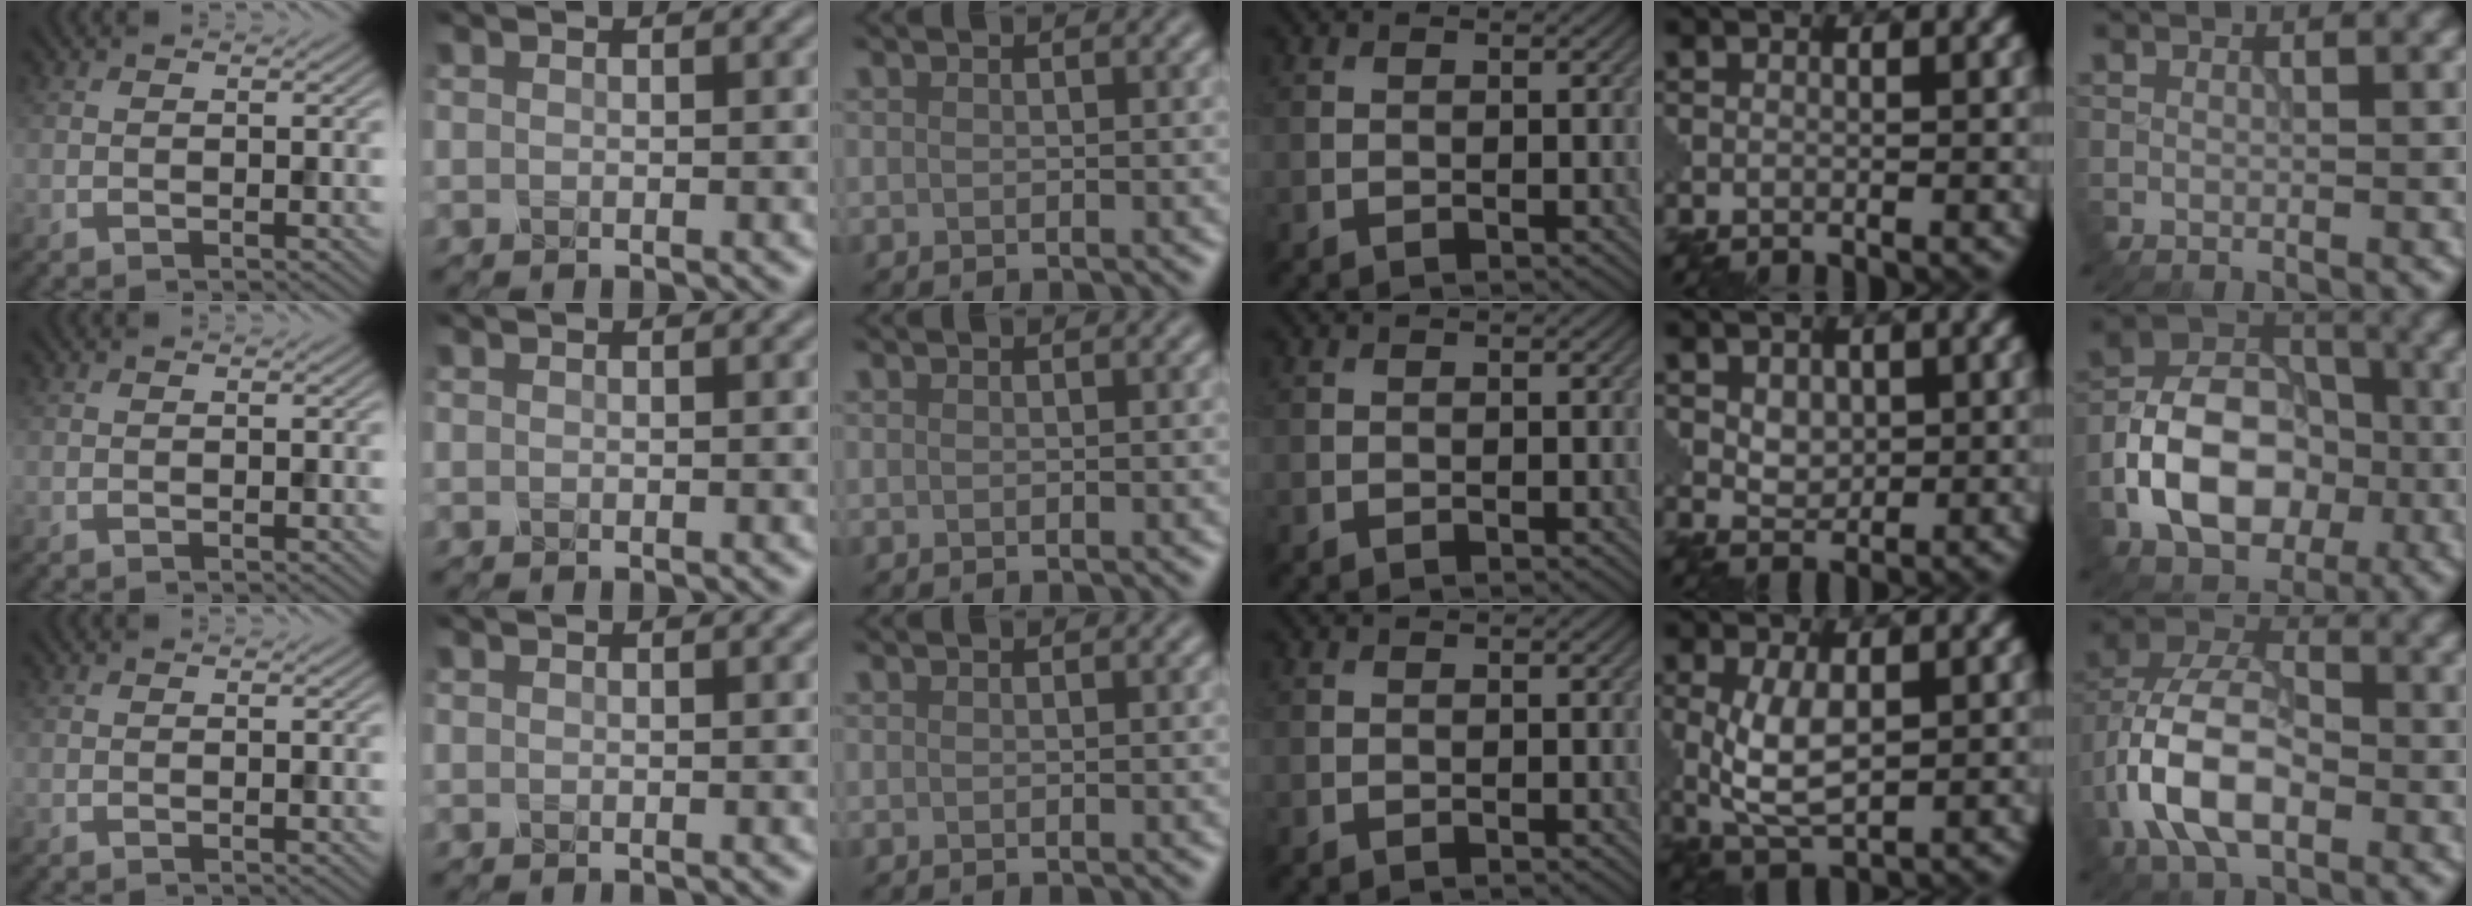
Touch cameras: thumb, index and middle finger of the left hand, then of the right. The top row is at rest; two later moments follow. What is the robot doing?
{"motion": "close", "object": "eyeshadow palette"}